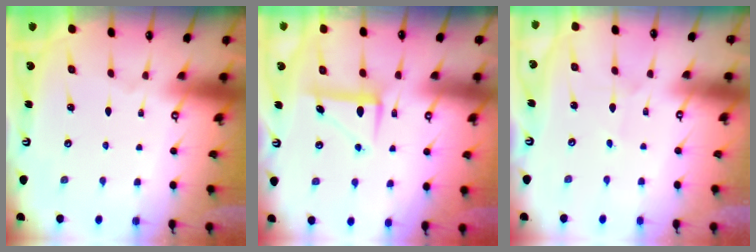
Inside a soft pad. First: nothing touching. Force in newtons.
{"total": 8.0, "press": 8.0, "slide": 0.7}
{"total": 2.3, "press": 2.3, "slide": 0.2}